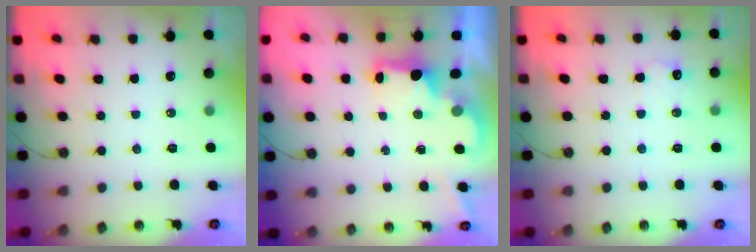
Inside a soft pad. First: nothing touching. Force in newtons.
{"total": 2.1, "press": 1.9, "slide": 0.8}
{"total": 7.9, "press": 7.8, "slide": 1.4}